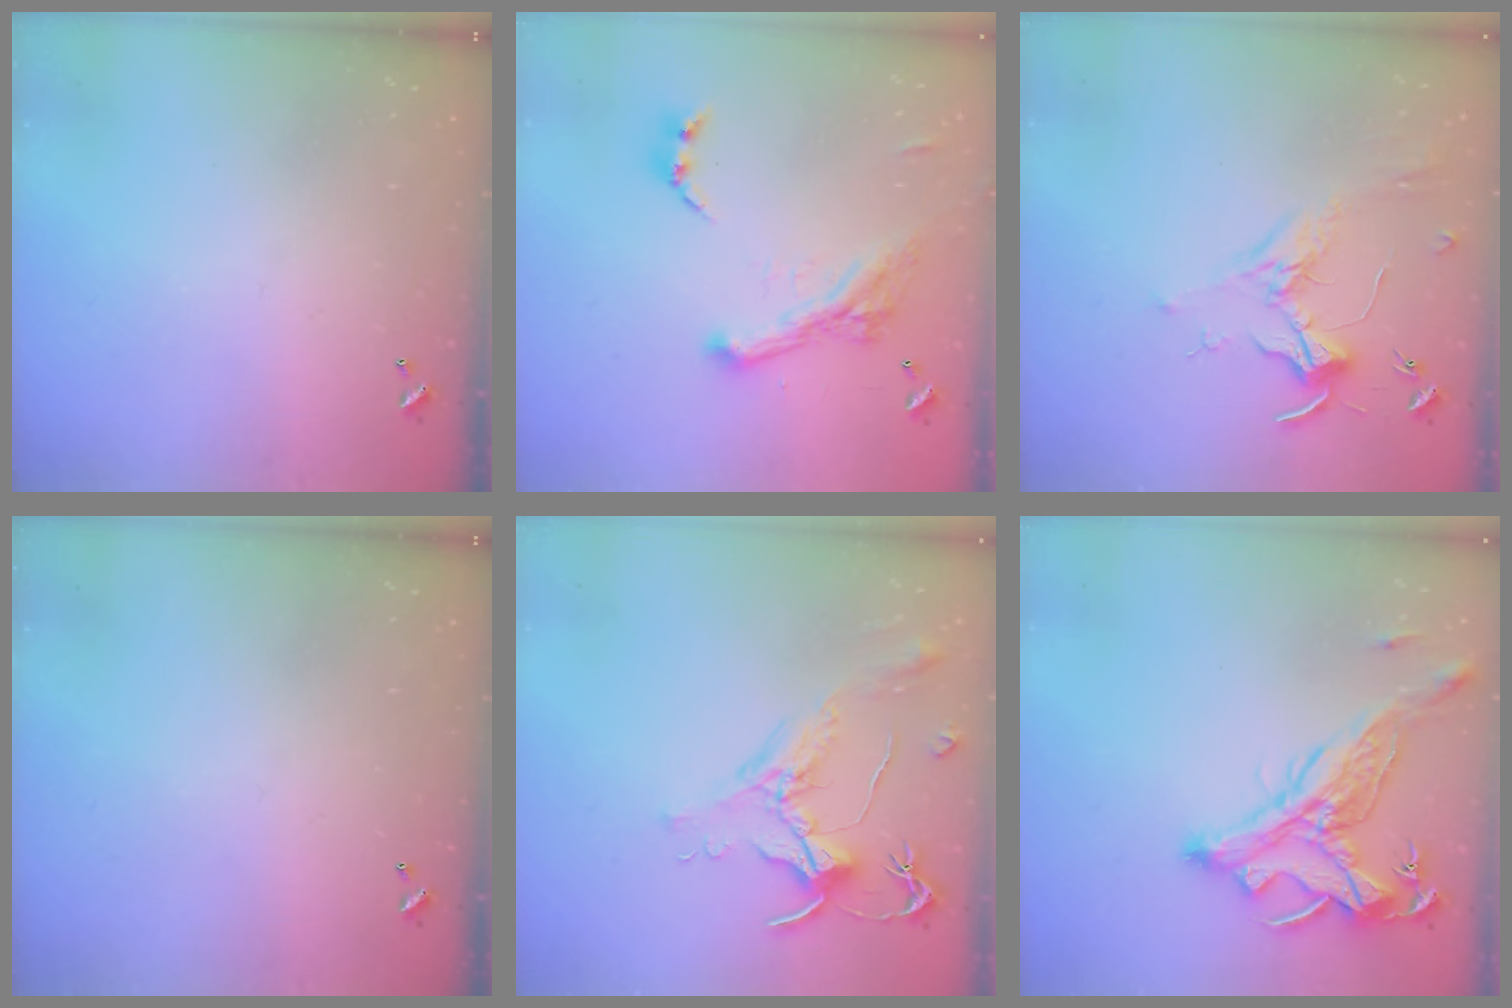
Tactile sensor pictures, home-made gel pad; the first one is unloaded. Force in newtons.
{"total": 5.6, "press": 5.3, "slide": 1.6}
{"total": 1.7, "press": 1.5, "slide": 0.7}
{"total": 0.0}
{"total": 1.6, "press": 1.4, "slide": 0.7}
{"total": 5.4, "press": 5.1, "slide": 1.8}